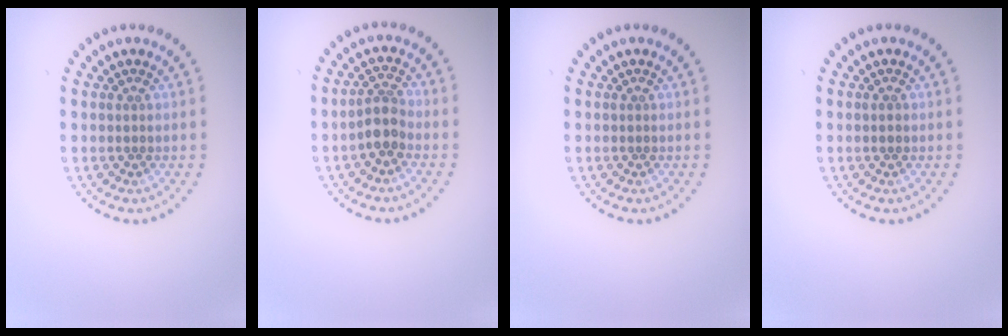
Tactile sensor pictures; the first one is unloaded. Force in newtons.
{"total": 2.3, "press": 2.1, "slide": 1.1}
{"total": 0.0}
{"total": 0.8, "press": 0.8, "slide": 0.1}